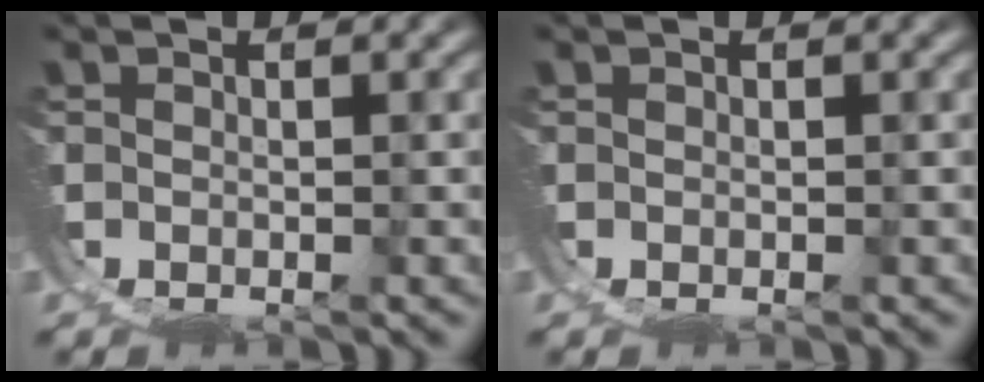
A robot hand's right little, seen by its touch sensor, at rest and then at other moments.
{"total": 0.0}